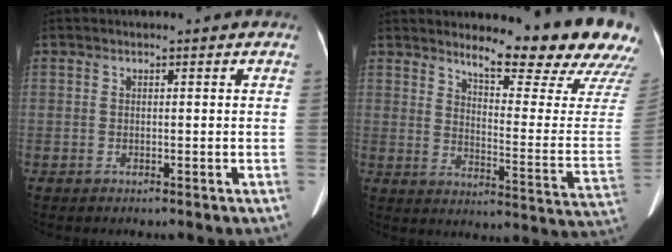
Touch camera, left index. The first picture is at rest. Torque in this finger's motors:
{"motor_torque": [0.94, -1.20, 0.16, 0.04]}